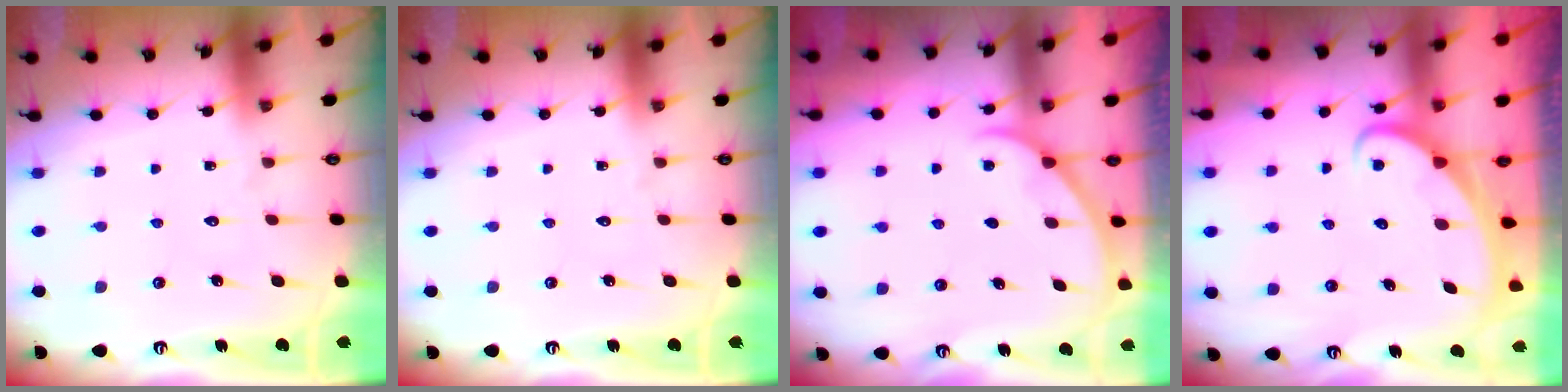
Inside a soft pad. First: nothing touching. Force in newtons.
{"total": 0.0}
{"total": 2.1, "press": 2.0, "slide": 0.3}
{"total": 2.5, "press": 2.4, "slide": 0.2}